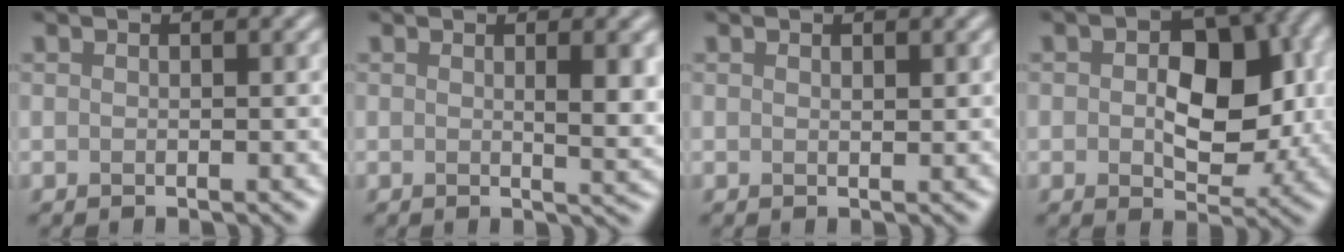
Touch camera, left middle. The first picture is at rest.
{"total": 3.0, "force": [0.7, 0.8, 2.8], "torque": [-0.034, -0.004, 0.010]}
{"total": 0.0}
{"total": 8.2, "force": [0.4, 5.1, 6.3], "torque": [-0.085, -0.001, 0.004]}